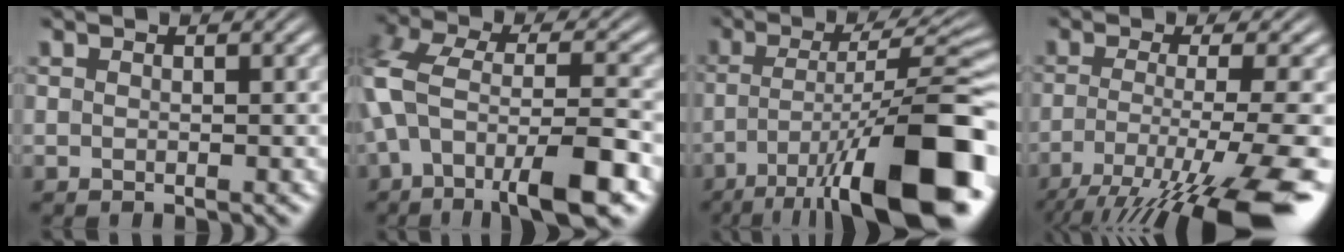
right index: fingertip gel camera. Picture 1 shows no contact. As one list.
[{"total": 7.0, "force": [-1.8, 3.3, 5.9], "torque": [-0.132, -0.025, -0.014]}, {"total": 13.4, "force": [-6.2, 3.7, 11.4], "torque": [-0.156, -0.021, -0.074]}, {"total": 10.9, "force": [-5.1, 3.2, 9.0], "torque": [-0.145, -0.045, -0.053]}]